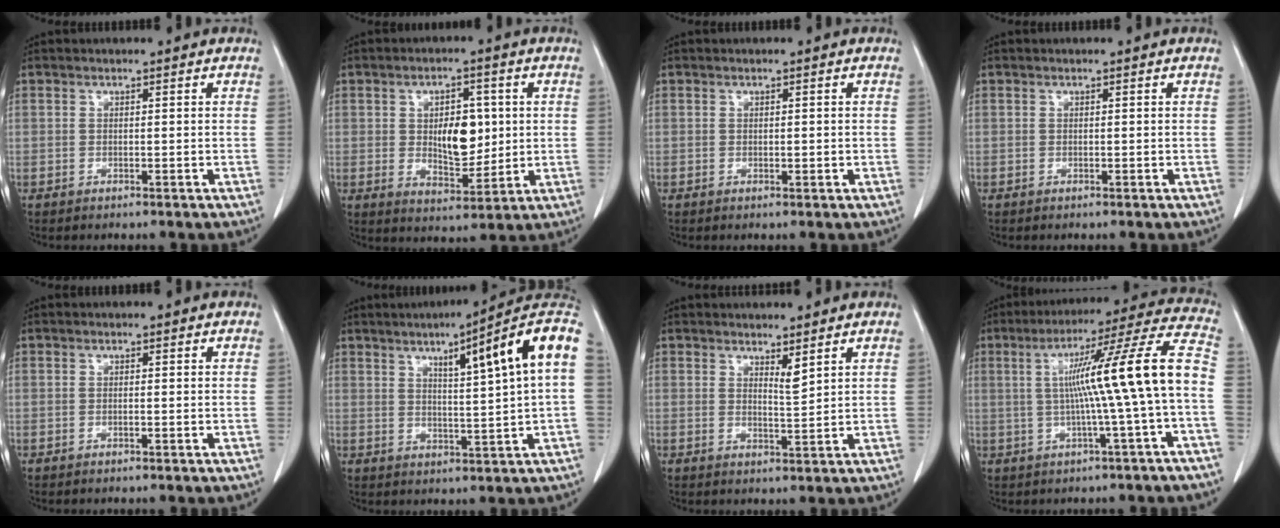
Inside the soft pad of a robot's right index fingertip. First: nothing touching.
{"total": 8.0, "force": [1.0, 3.9, 6.9], "torque": [-0.108, 0.001, 0.026]}
{"total": 0.8, "force": [0.0, 0.4, 0.7], "torque": [-0.011, -0.002, 0.002]}
{"total": 0.0}
{"total": 0.0}
{"total": 14.1, "force": [4.8, -0.6, 13.2], "torque": [-0.177, 0.020, 0.062]}
{"total": 2.2, "force": [1.6, 0.1, 1.5], "torque": [-0.032, -0.014, 0.034]}
{"total": 14.9, "force": [-0.9, -1.5, 14.8], "torque": [-0.217, 0.025, -0.015]}